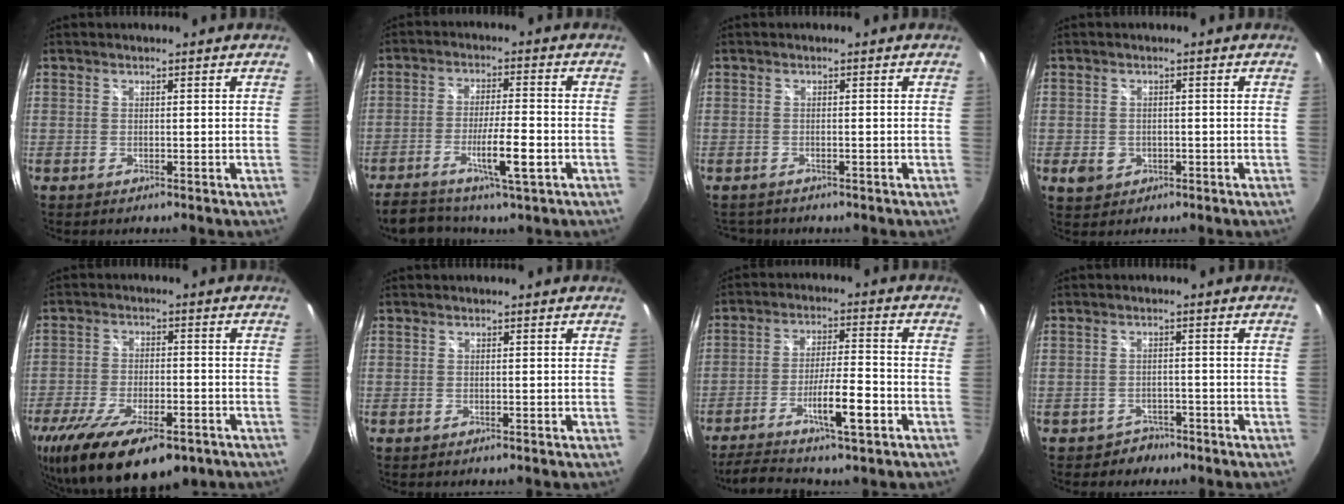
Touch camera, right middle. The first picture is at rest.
{"total": 9.8, "force": [-5.7, 2.1, 7.6], "torque": [-0.150, -0.002, -0.096]}
{"total": 2.5, "force": [-2.0, 1.2, 0.7], "torque": [-0.017, -0.009, -0.029]}
{"total": 3.7, "force": [-1.1, 3.1, 1.7], "torque": [-0.036, -0.001, -0.012]}
{"total": 20.0, "force": [-12.8, 7.9, 13.2], "torque": [-0.271, -0.060, -0.198]}
{"total": 0.0}
{"total": 11.1, "force": [-6.9, 1.7, 8.5], "torque": [-0.171, -0.001, -0.114]}
{"total": 3.6, "force": [-2.5, 2.5, -0.1], "torque": [-0.005, 0.008, -0.037]}